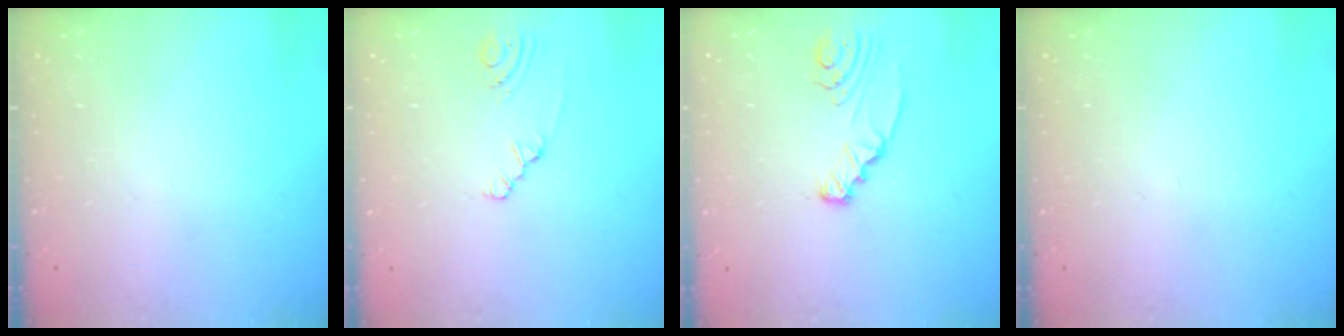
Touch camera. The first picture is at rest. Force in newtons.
{"total": 1.6, "press": 1.6, "slide": 0.3}
{"total": 3.2, "press": 3.2, "slide": 0.3}
{"total": 0.0}